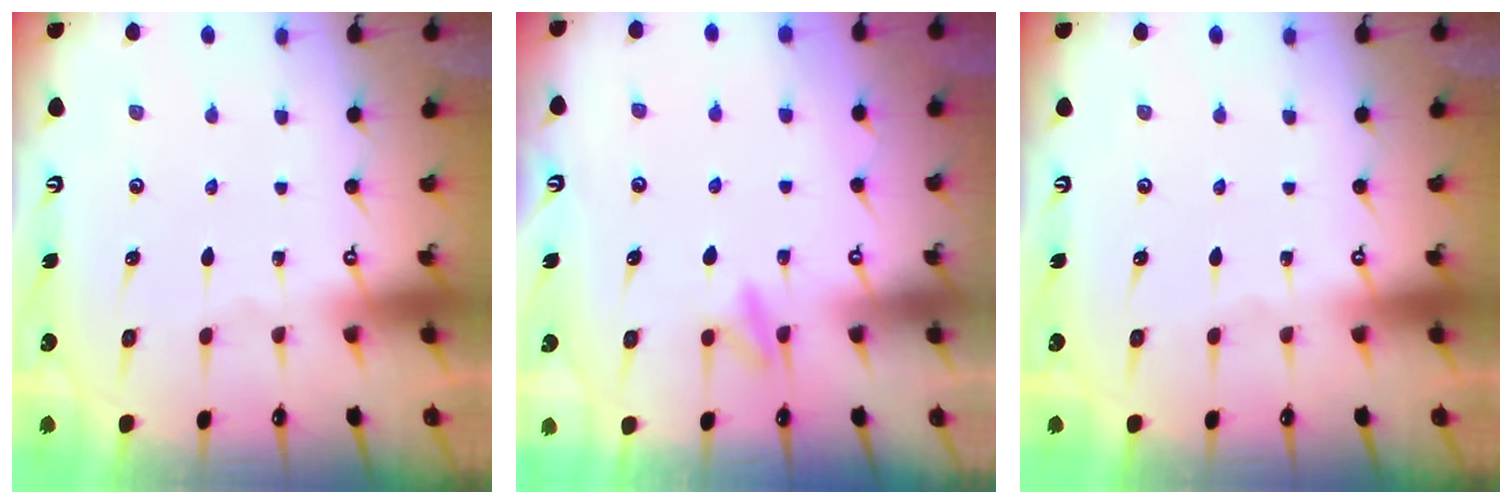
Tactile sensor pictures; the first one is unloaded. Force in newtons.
{"total": 7.2, "press": 7.2, "slide": 0.7}
{"total": 0.0}